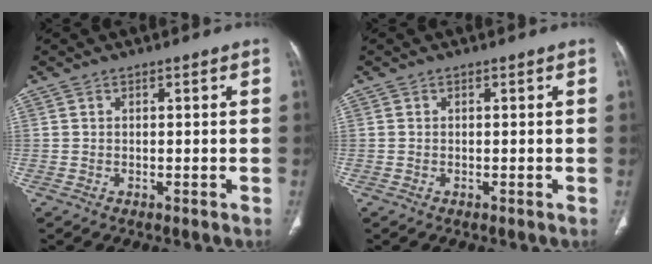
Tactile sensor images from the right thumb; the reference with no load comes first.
{"total": 0.0}